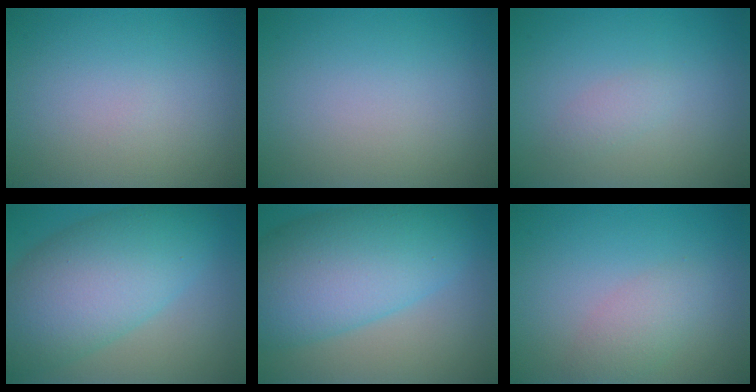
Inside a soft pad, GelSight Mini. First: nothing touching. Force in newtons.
{"total": 0.0}
{"total": 1.1, "press": 1.1, "slide": 0.0}
{"total": 10.0, "press": 10.0, "slide": 0.4}
{"total": 11.1, "press": 11.1, "slide": 0.3}
{"total": 2.3, "press": 2.3, "slide": 0.0}